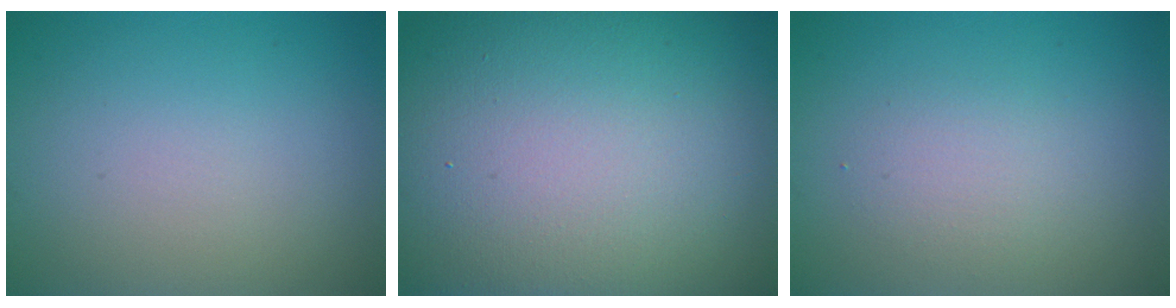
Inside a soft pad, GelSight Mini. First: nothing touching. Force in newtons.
{"total": 23.3, "press": 23.3, "slide": 1.2}
{"total": 2.0, "press": 2.0, "slide": 0.2}